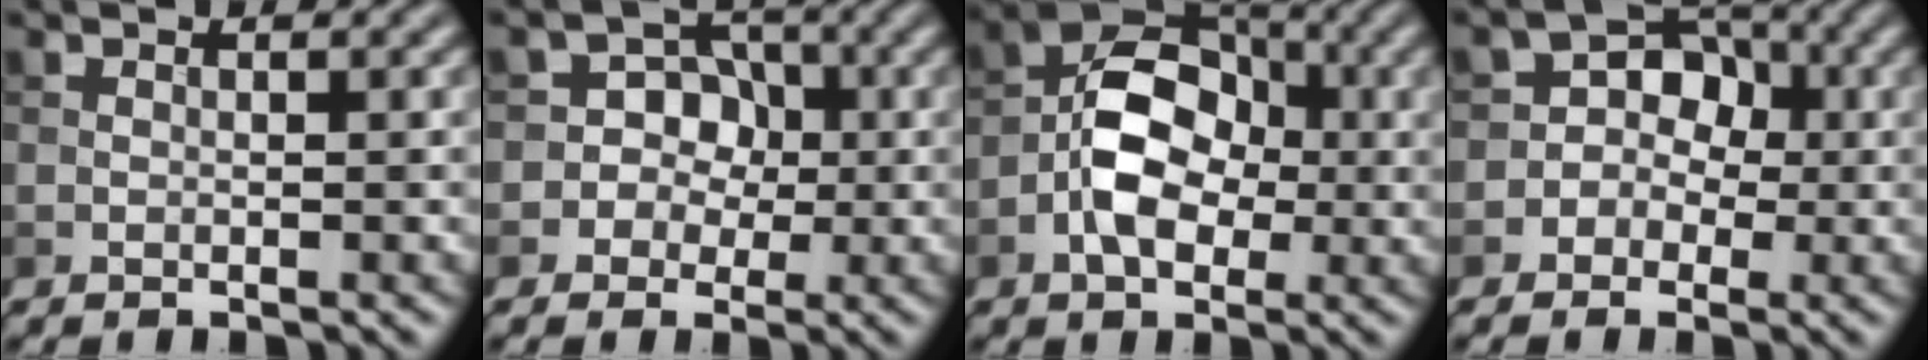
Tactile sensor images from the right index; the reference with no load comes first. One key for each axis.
{"total": 4.3, "fx": -0.7, "fy": 4.1, "fz": 1.2, "tx": 0.004, "ty": 0.025, "tz": -0.032}
{"total": 6.9, "fx": -1.4, "fy": 4.4, "fz": 5.1, "tx": -0.080, "ty": 0.010, "tz": -0.031}
{"total": 4.6, "fx": -0.9, "fy": 4.2, "fz": 1.7, "tx": 0.009, "ty": 0.028, "tz": -0.034}